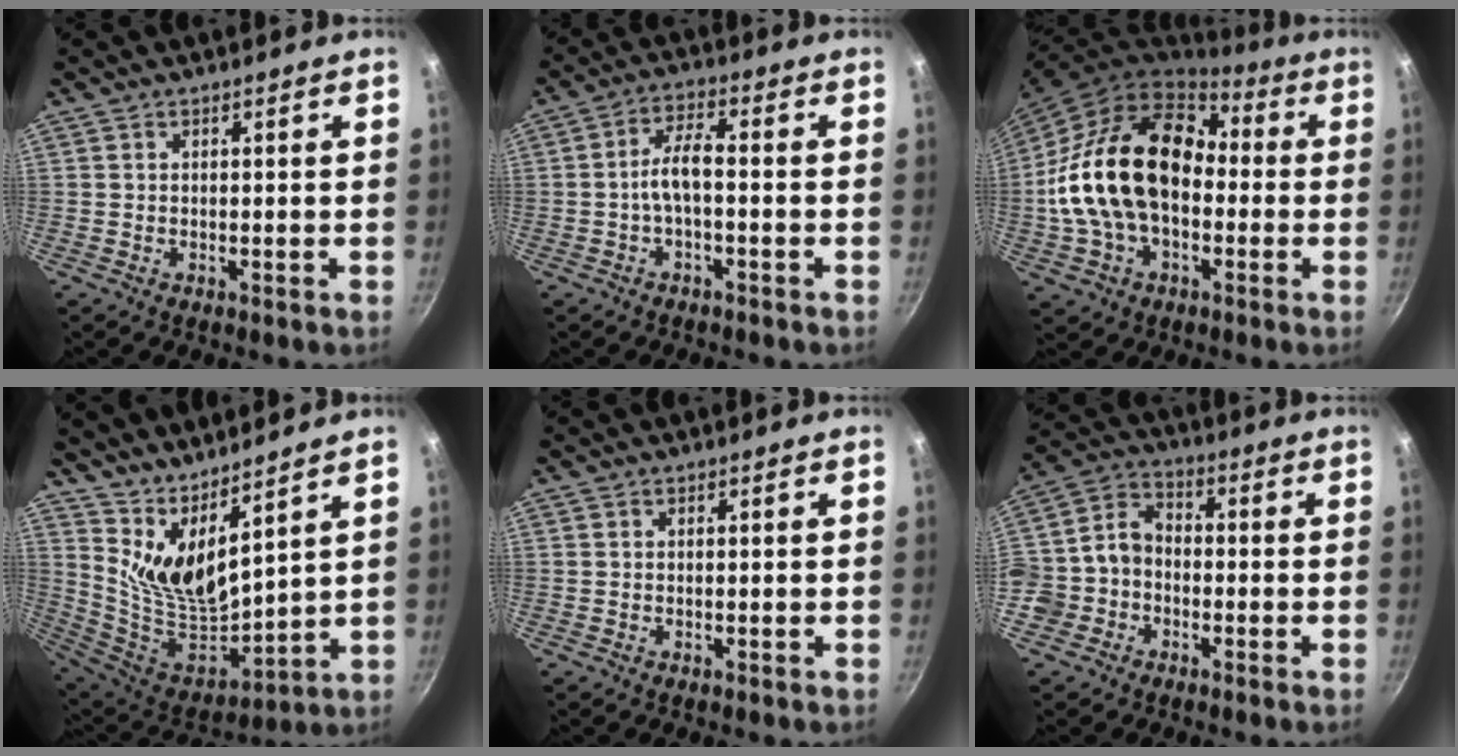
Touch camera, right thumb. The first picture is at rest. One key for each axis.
{"total": 6.5, "fx": -1.8, "fy": 2.7, "fz": 5.7, "tx": -0.108, "ty": 0.033, "tz": -0.042}
{"total": 22.9, "fx": -0.8, "fy": 15.5, "fz": 16.8, "tx": -0.293, "ty": 0.049, "tz": -0.020}
{"total": 13.1, "fx": 9.2, "fy": 3.5, "fz": 8.6, "tx": -0.151, "ty": -0.116, "tz": 0.190}
{"total": 0.0}
{"total": 9.3, "fx": -3.1, "fy": 7.7, "fz": 4.3, "tx": -0.057, "ty": 0.044, "tz": -0.077}